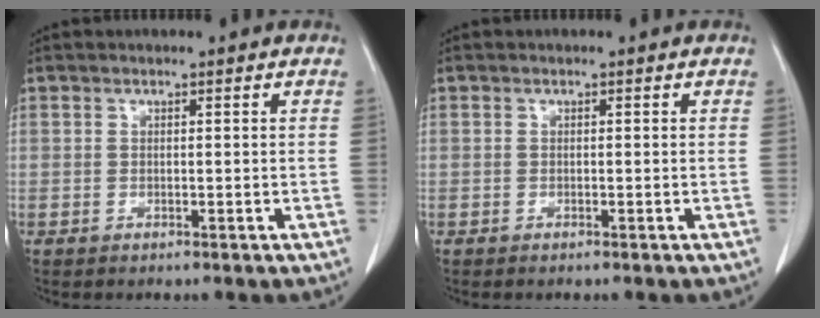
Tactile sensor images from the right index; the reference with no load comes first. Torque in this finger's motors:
{"motor_torque": [0.00, -0.12, -0.04, 0.00]}